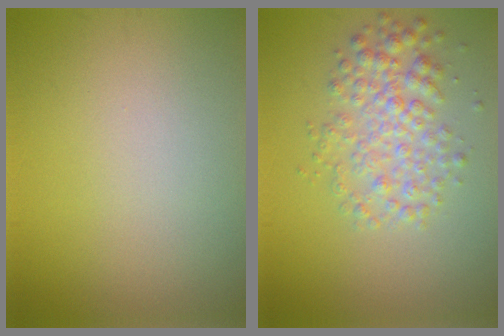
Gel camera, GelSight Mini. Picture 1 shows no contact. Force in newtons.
{"total": 3.8, "press": 3.8, "slide": 0.1}